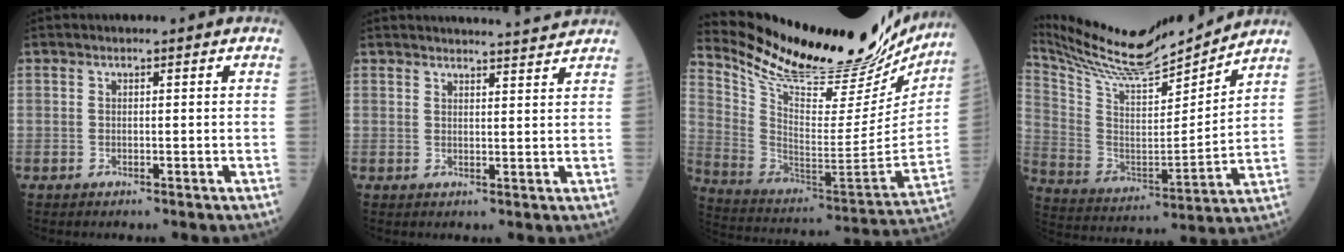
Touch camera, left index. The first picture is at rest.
{"total": 8.1, "force": [8.0, 0.1, 1.3], "torque": [-0.010, 0.003, 0.090]}
{"total": 30.2, "force": [26.4, 6.5, 13.2], "torque": [-0.224, -0.068, 0.383]}
{"total": 19.2, "force": [18.0, 1.6, 6.5], "torque": [-0.137, -0.019, 0.308]}